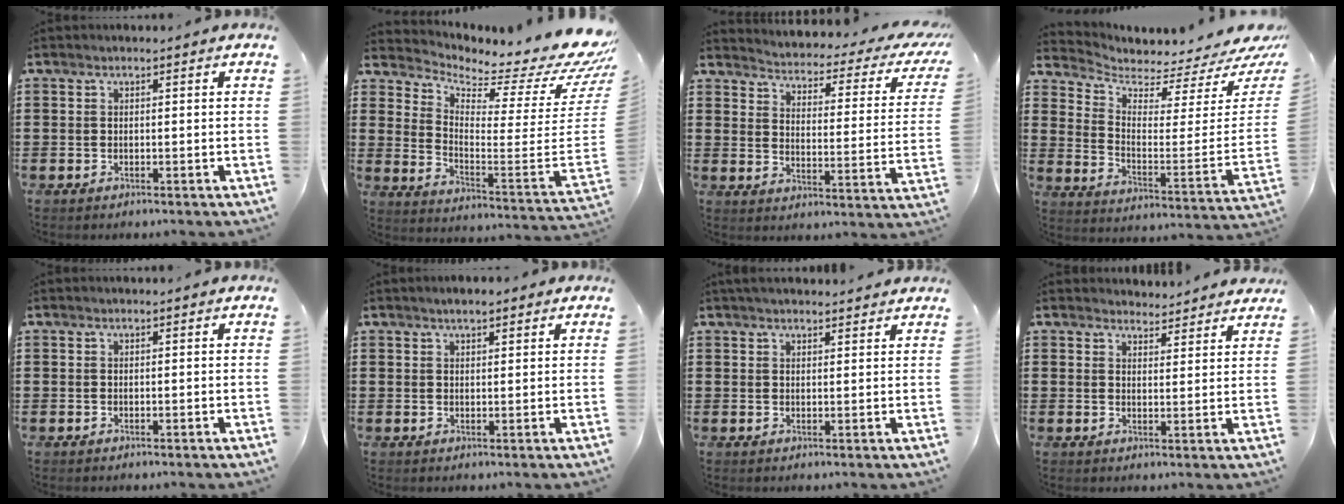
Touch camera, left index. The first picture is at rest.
{"total": 4.5, "force": [3.8, 0.8, 2.2], "torque": [-0.045, -0.061, 0.054]}
{"total": 2.2, "force": [1.9, 0.3, 1.1], "torque": [-0.037, -0.026, 0.021]}
{"total": 3.0, "force": [2.8, 0.8, 0.9], "torque": [-0.042, -0.043, 0.041]}
{"total": 0.0}
{"total": 2.0, "force": [1.6, 0.7, 1.1], "torque": [-0.024, 0.006, 0.028]}
{"total": 2.1, "force": [2.1, 0.3, 0.5], "torque": [-0.014, -0.001, 0.040]}
{"total": 3.3, "force": [3.2, 0.6, -0.1], "torque": [0.000, -0.016, 0.059]}